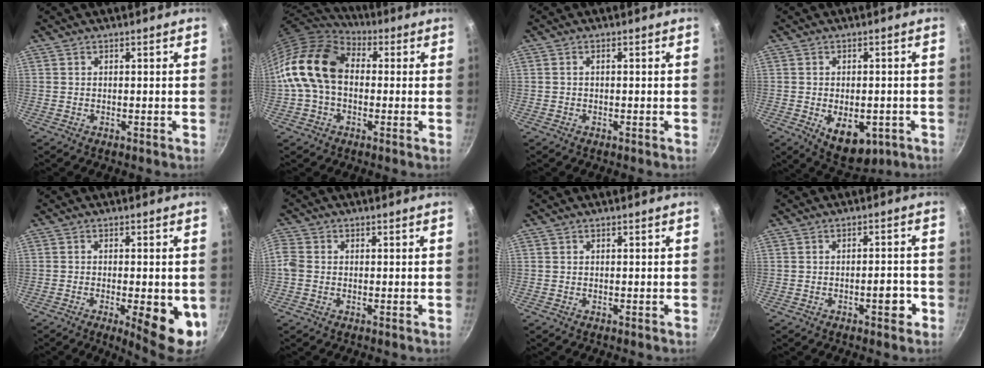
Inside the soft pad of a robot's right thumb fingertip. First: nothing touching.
{"total": 16.4, "force": [0.4, 11.6, 11.6], "torque": [-0.196, 0.036, -0.009]}
{"total": 0.7, "force": [-0.1, 0.4, 0.6], "torque": [-0.013, 0.006, -0.001]}
{"total": 9.7, "force": [-3.0, 5.8, 7.3], "torque": [-0.073, 0.001, -0.026]}
{"total": 11.0, "force": [-3.0, 3.3, 10.0], "torque": [-0.123, -0.001, -0.035]}
{"total": 3.4, "force": [-0.5, 2.8, 1.9], "torque": [-0.043, 0.005, -0.019]}
{"total": 0.0}
{"total": 6.4, "force": [-3.2, 1.9, 5.3], "torque": [-0.061, 0.030, -0.043]}